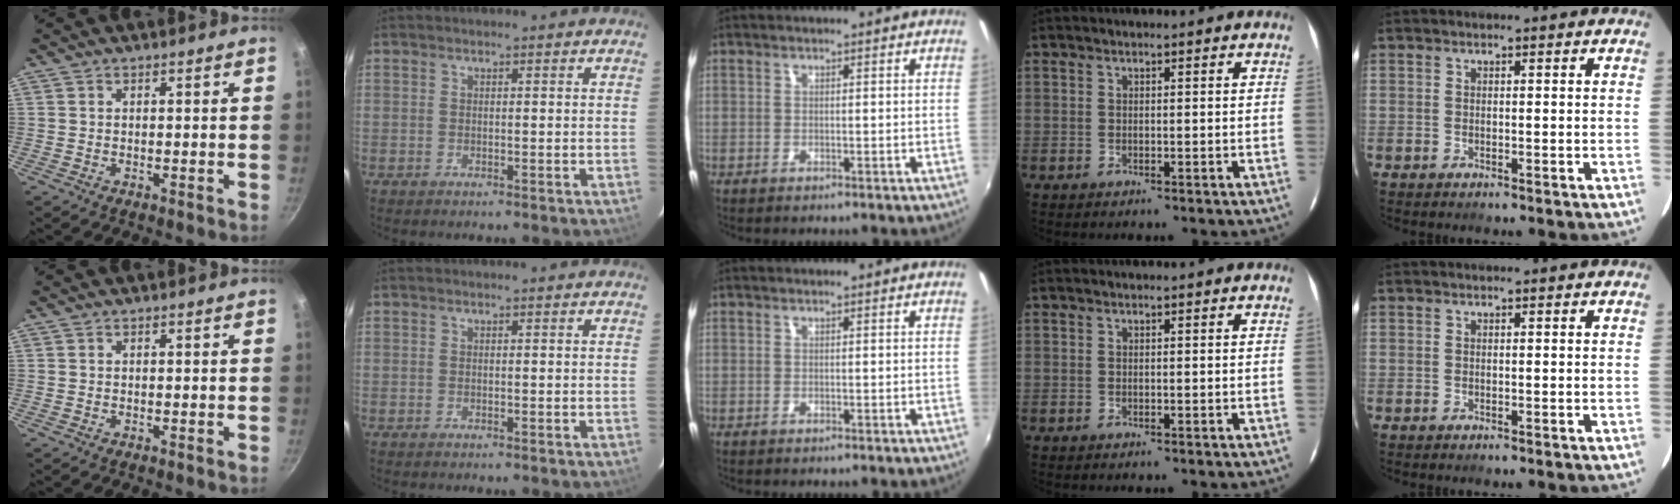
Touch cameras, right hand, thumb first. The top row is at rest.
{}